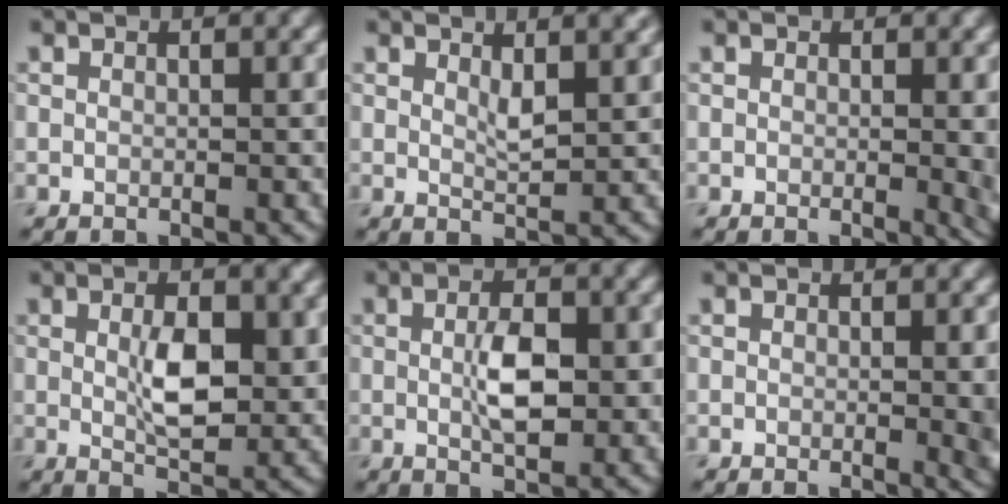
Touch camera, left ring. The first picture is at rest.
{"total": 2.6, "force": [1.3, 0.6, 2.2], "torque": [-0.037, 0.001, 0.023]}
{"total": 2.0, "force": [0.1, 0.4, 1.9], "torque": [-0.019, -0.005, 0.001]}
{"total": 5.3, "force": [0.7, 2.2, 4.8], "torque": [-0.086, -0.003, 0.015]}
{"total": 4.5, "force": [0.0, 1.9, 4.1], "torque": [-0.078, 0.000, 0.002]}
{"total": 2.3, "force": [-0.1, 0.5, 2.2], "torque": [-0.023, -0.005, -0.001]}